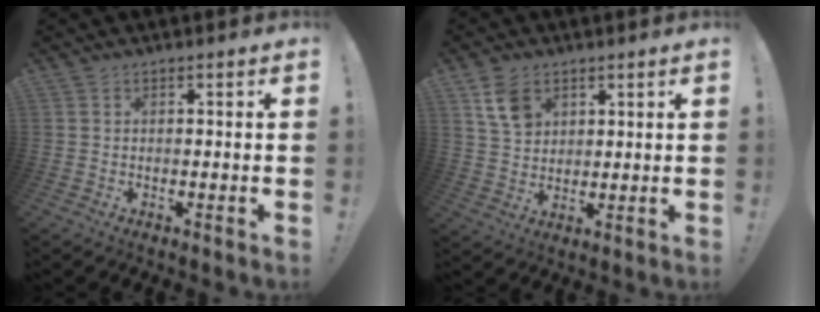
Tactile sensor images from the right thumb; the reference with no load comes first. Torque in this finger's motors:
{"motor_torque": [-0.08, 0.18, 0.10, 0.14, 0.00]}